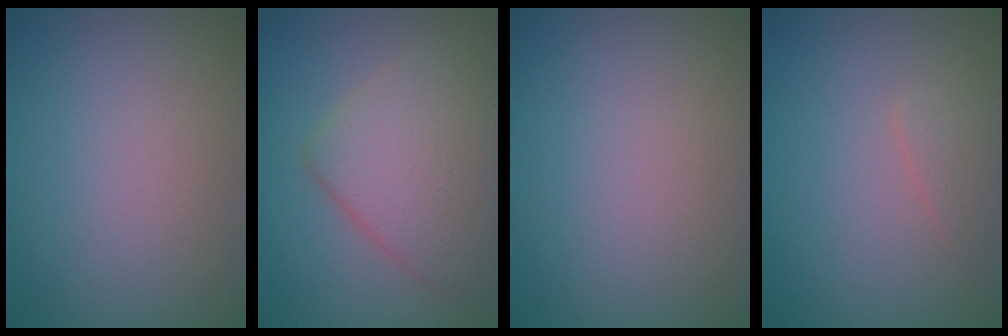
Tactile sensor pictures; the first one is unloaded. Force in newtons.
{"total": 6.3, "press": 6.3, "slide": 0.2}
{"total": 0.0}
{"total": 1.3, "press": 1.3, "slide": 0.1}